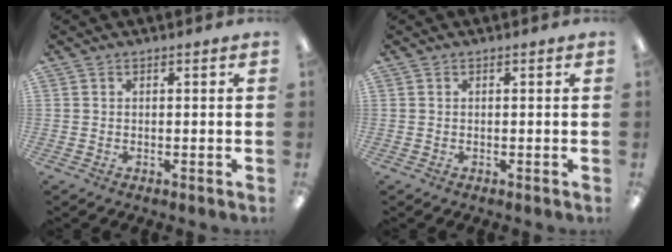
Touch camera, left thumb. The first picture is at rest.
{"total": 0.0}